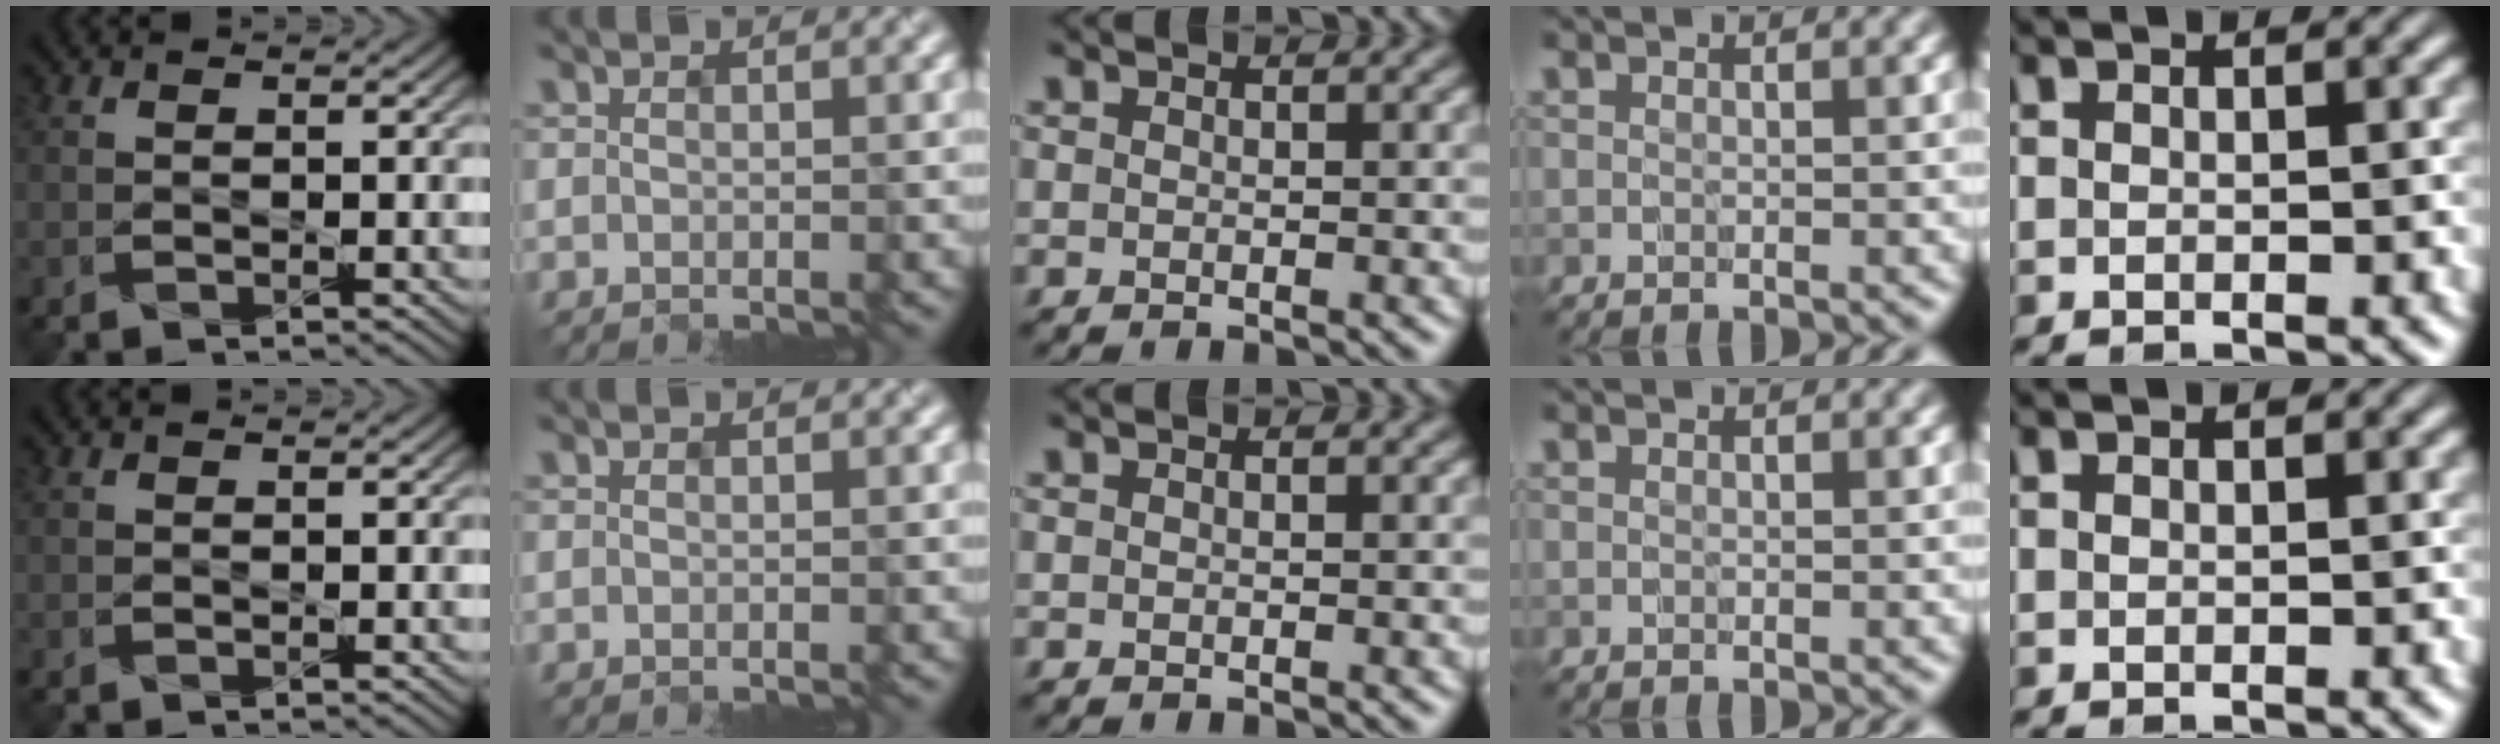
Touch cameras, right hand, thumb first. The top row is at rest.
{}